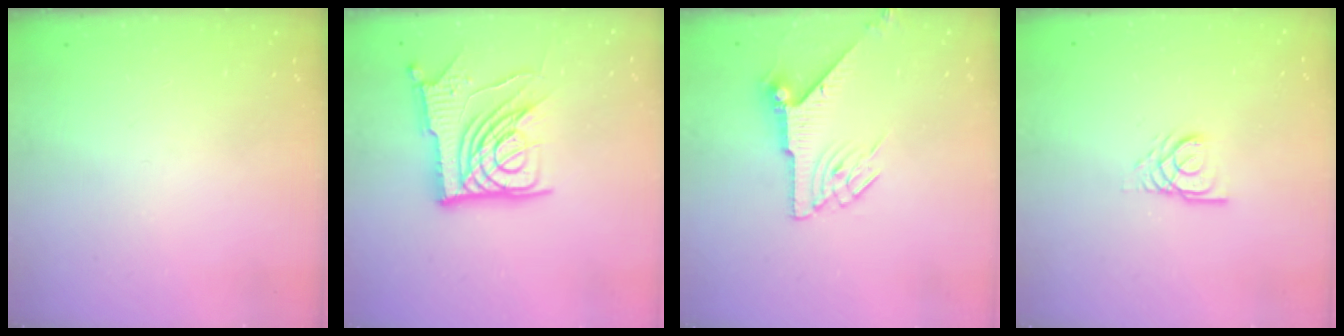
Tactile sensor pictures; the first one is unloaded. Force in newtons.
{"total": 16.0, "press": 15.9, "slide": 1.8}
{"total": 7.5, "press": 7.5, "slide": 0.3}
{"total": 3.0, "press": 2.9, "slide": 0.3}